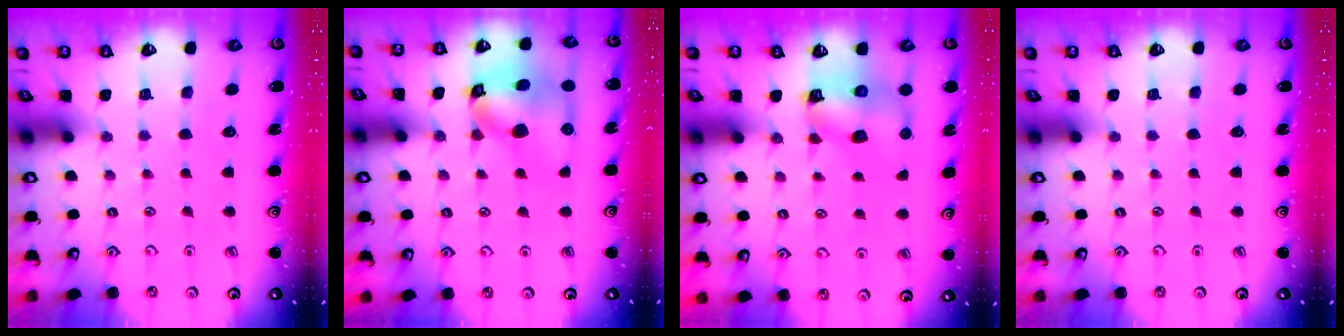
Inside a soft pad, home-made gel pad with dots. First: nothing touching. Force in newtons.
{"total": 14.5, "press": 14.3, "slide": 2.1}
{"total": 7.0, "press": 6.9, "slide": 0.4}
{"total": 0.0}